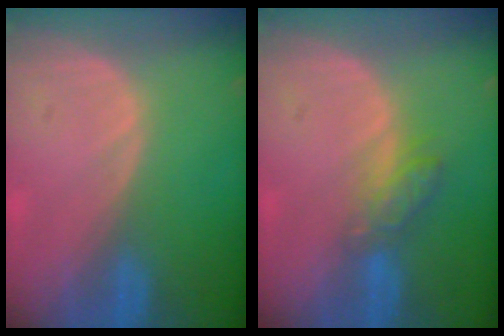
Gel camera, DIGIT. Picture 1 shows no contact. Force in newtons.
{"total": 4.4, "press": 4.0, "slide": 1.8}